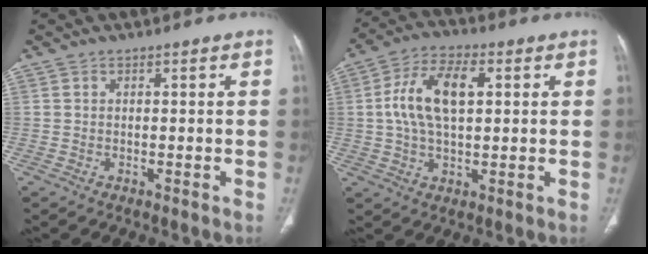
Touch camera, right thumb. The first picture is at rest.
{"total": 12.0, "force": [2.1, 6.3, 10.0], "torque": [-0.188, 0.015, 0.034]}